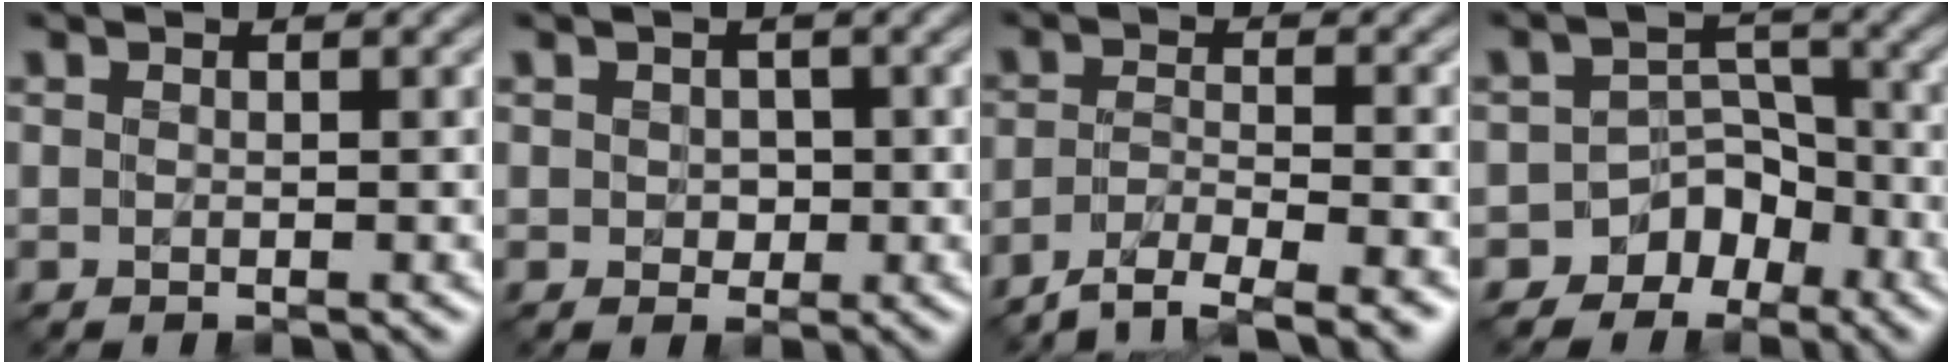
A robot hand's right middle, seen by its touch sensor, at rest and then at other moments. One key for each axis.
{"total": 1.1, "fx": -0.1, "fy": 1.0, "fz": 0.4, "tx": -0.010, "ty": -0.004, "tz": 0.000}
{"total": 4.8, "fx": -4.0, "fy": 0.9, "fz": 2.4, "tx": -0.040, "ty": -0.004, "tz": -0.074}
{"total": 6.4, "fx": -4.9, "fy": 4.1, "fz": 0.8, "tx": 0.025, "ty": 0.014, "tz": -0.073}